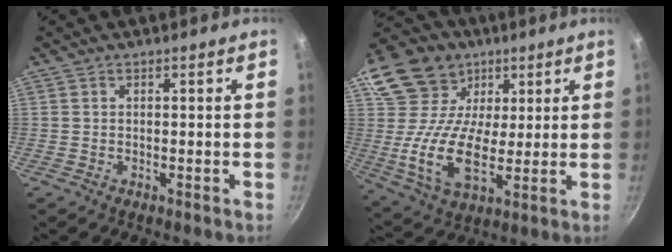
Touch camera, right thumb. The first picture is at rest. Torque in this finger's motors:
{"motor_torque": [0.25, 3.94, 1.70, 0.30, 0.22]}